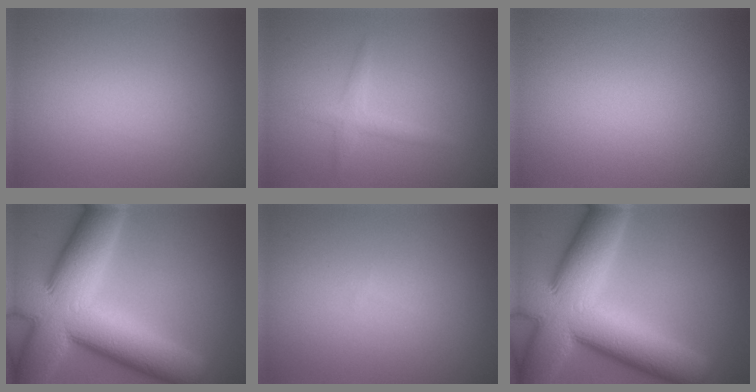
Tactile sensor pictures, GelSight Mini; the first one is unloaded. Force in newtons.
{"total": 1.5, "press": 1.5, "slide": 0.0}
{"total": 0.0}
{"total": 15.1, "press": 15.1, "slide": 0.9}
{"total": 0.0}
{"total": 15.1, "press": 15.1, "slide": 0.9}